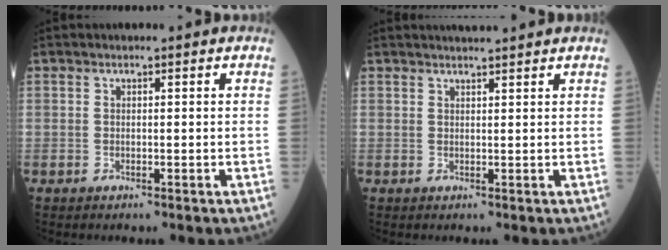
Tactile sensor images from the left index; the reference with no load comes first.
{"total": 3.6, "force": [3.3, -0.2, 1.2], "torque": [-0.017, 0.020, 0.047]}